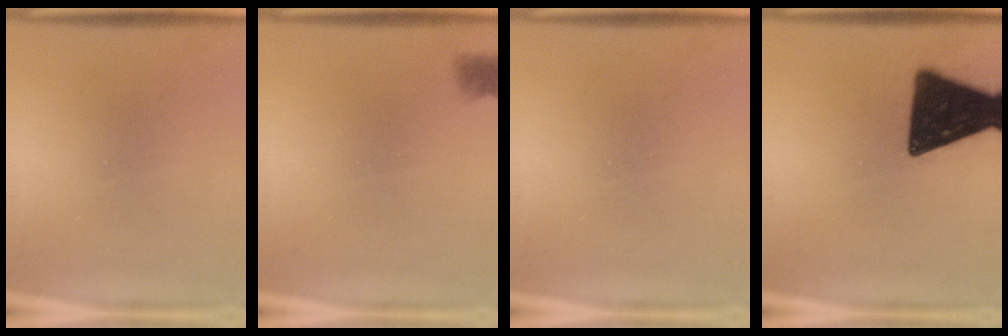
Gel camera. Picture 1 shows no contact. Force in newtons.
{"total": 1.2}
{"total": 0.0}
{"total": 17.1}